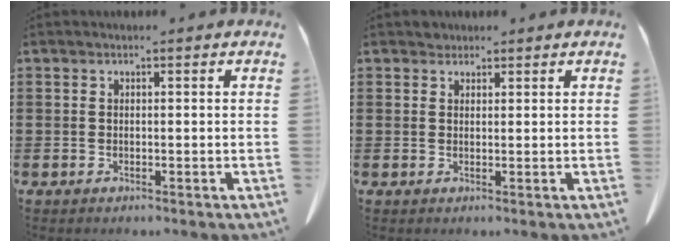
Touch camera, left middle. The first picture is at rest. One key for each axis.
{"total": 1.4, "fx": 1.2, "fy": 0.6, "fz": -0.2, "tx": 0.000, "ty": 0.002, "tz": 0.024}